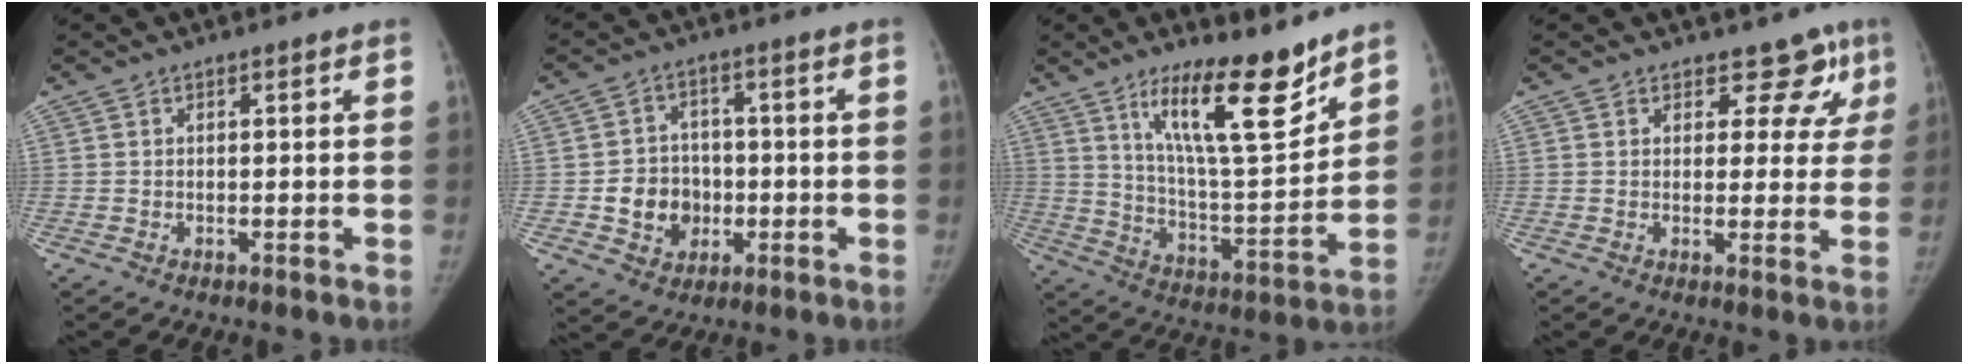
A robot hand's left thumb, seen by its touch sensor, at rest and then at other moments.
{"total": 8.7, "force": [-1.7, 7.6, 3.9], "torque": [-0.022, 0.014, -0.024]}
{"total": 17.2, "force": [11.6, 4.1, 12.0], "torque": [-0.166, -0.084, 0.204]}
{"total": 6.7, "force": [4.8, 4.4, 1.4], "torque": [0.027, -0.023, 0.044]}